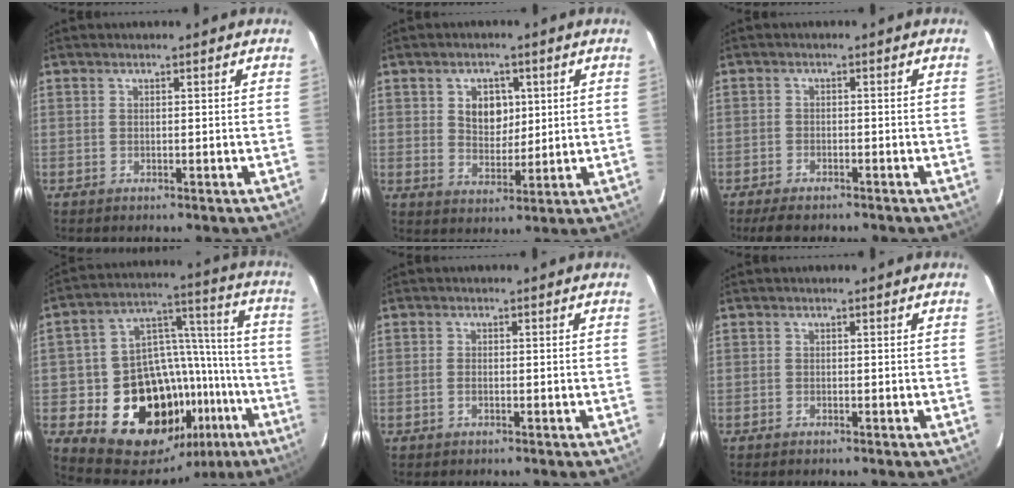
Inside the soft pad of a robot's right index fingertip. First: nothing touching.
{"total": 6.1, "force": [1.7, 4.6, 3.7], "torque": [-0.059, 0.007, 0.036]}
{"total": 5.3, "force": [-4.4, 1.8, 2.3], "torque": [-0.061, -0.009, -0.071]}
{"total": 23.9, "force": [-11.0, 17.2, 12.5], "torque": [-0.211, 0.062, -0.140]}
{"total": 0.9, "force": [-0.4, 0.5, 0.7], "torque": [-0.014, 0.002, -0.007]}
{"total": 0.0}